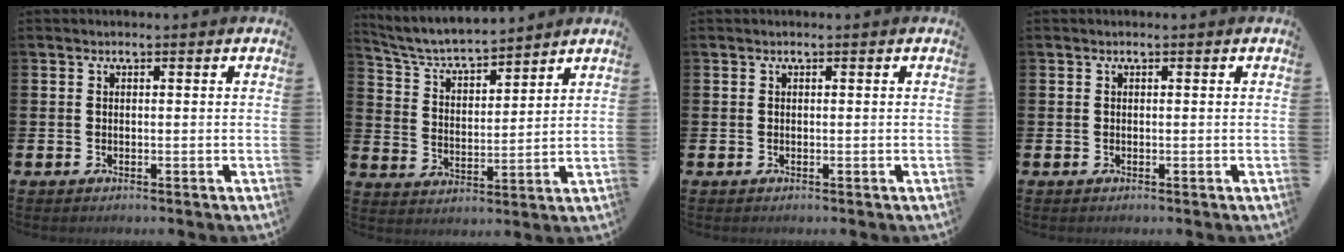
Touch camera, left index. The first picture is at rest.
{"total": 5.6, "force": [5.3, 1.0, 1.6], "torque": [-0.058, -0.036, 0.090]}
{"total": 0.0}
{"total": 0.0}